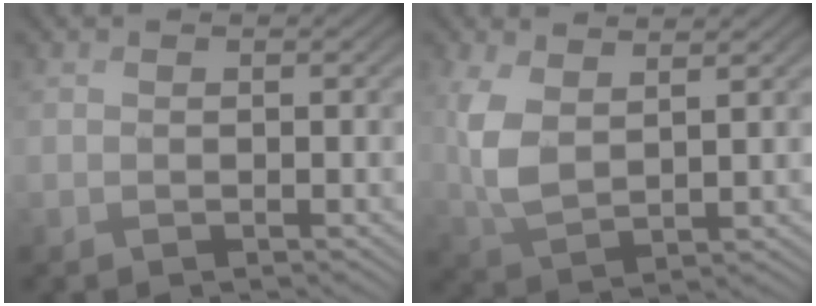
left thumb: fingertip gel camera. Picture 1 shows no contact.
{"total": 5.9, "force": [3.1, 2.4, 4.5], "torque": [-0.116, 0.004, 0.060]}